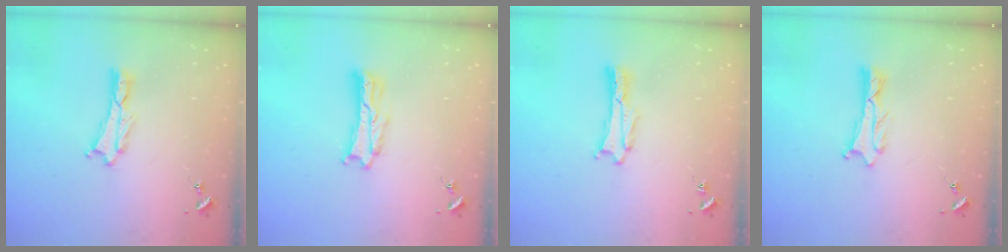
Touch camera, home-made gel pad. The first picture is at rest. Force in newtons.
{"total": 2.8, "press": 2.7, "slide": 0.4}
{"total": 1.1, "press": 1.1, "slide": 0.0}
{"total": 1.2, "press": 1.2, "slide": 0.0}